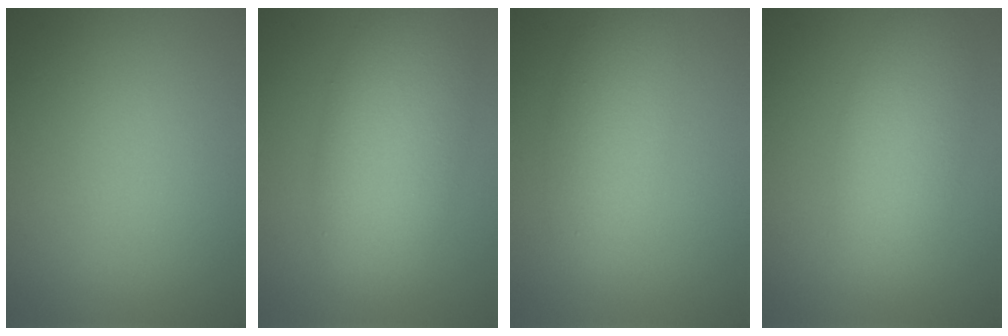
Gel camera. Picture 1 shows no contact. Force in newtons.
{"total": 7.5, "press": 7.5, "slide": 0.4}
{"total": 3.9, "press": 3.9, "slide": 0.2}
{"total": 4.8, "press": 4.8, "slide": 0.4}